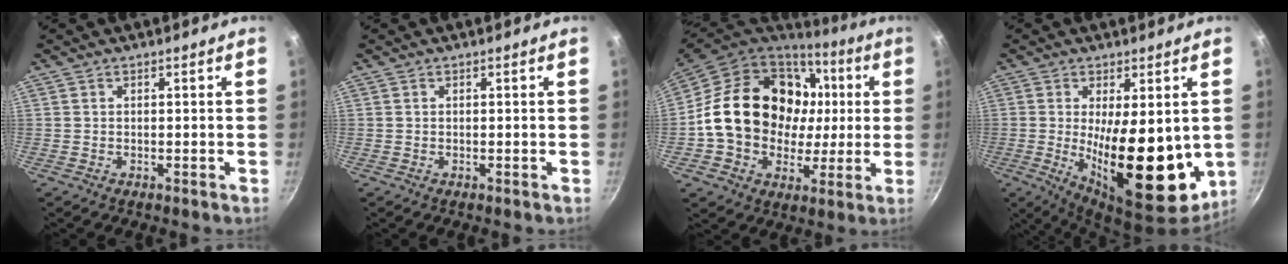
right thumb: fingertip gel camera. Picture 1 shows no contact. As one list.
[{"total": 0.0}, {"total": 24.8, "force": [3.3, 19.5, 14.9], "torque": [-0.229, 0.030, 0.066]}, {"total": 19.0, "force": [-0.9, 7.8, 17.3], "torque": [-0.236, -0.028, -0.002]}]